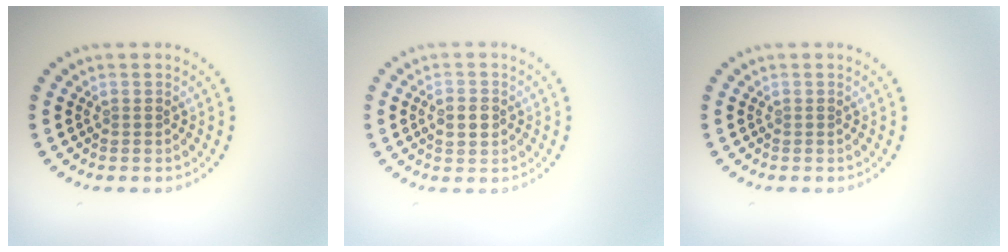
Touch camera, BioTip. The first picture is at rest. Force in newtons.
{"total": 2.7, "press": 2.7, "slide": 0.1}
{"total": 0.0}